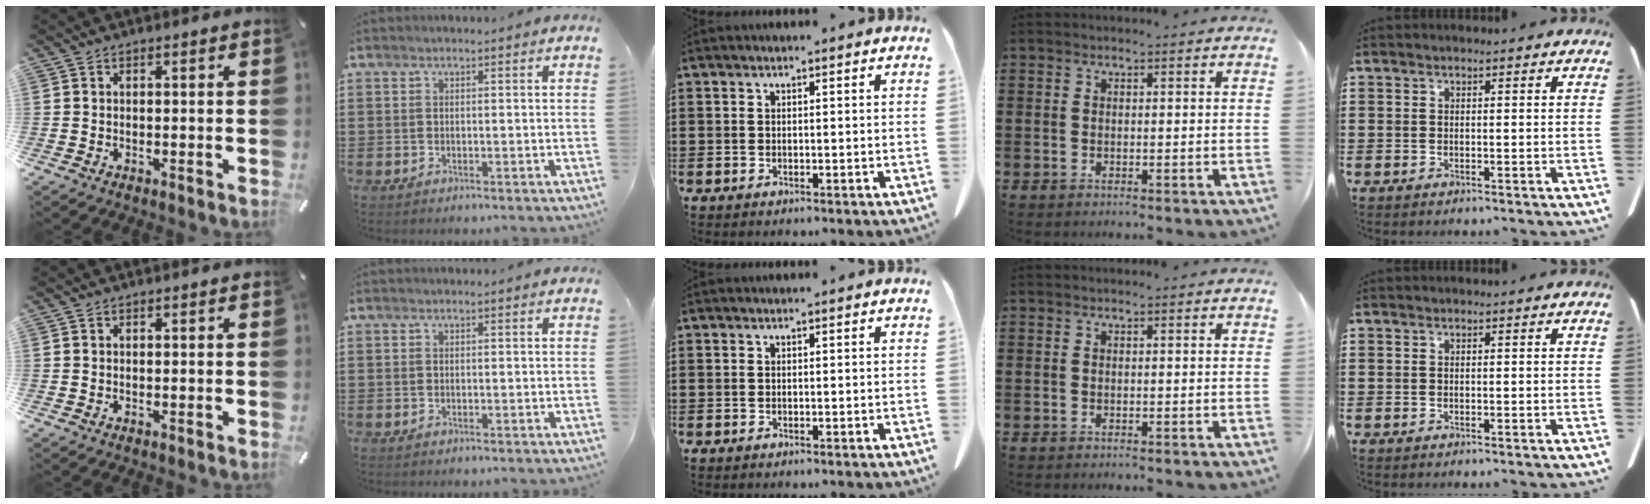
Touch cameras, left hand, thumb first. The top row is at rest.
{}